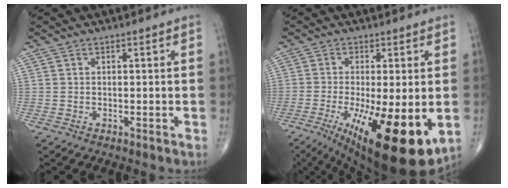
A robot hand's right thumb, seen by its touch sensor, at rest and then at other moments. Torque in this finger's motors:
{"motor_torque": [2.51, 2.49, 1.25, -0.51, 0.43]}